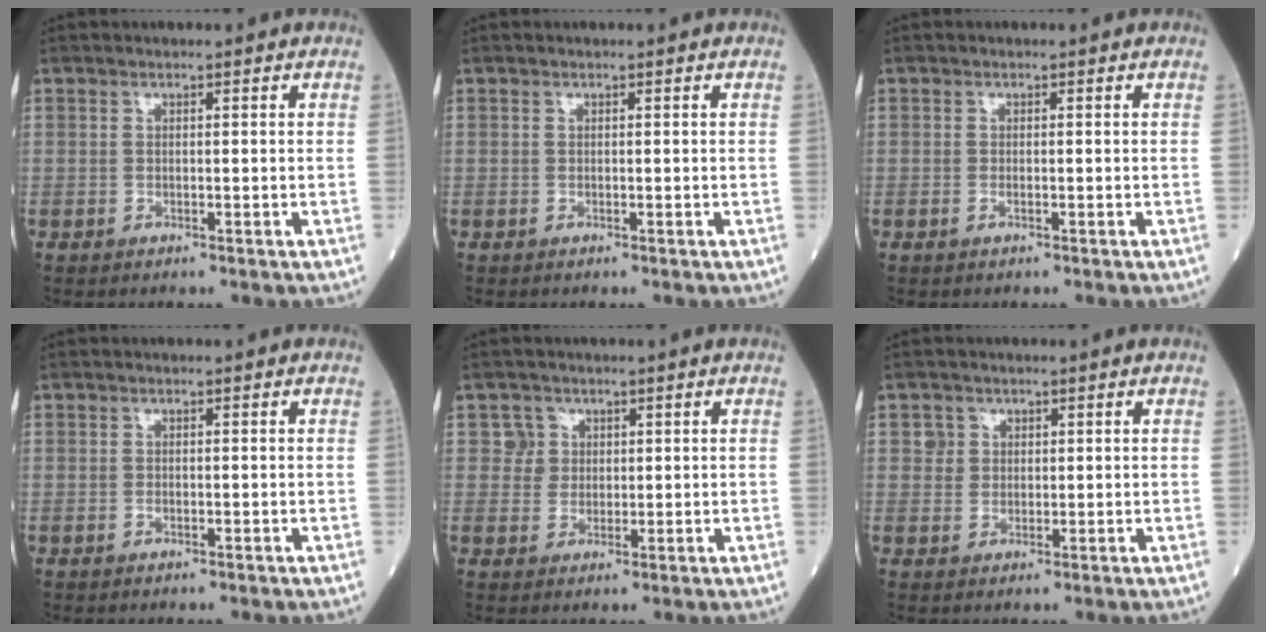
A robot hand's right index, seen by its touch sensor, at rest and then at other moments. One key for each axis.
{"total": 0.0}
{"total": 0.6, "fx": -0.2, "fy": 0.2, "fz": 0.5, "tx": -0.014, "ty": -0.002, "tz": -0.004}
{"total": 0.0}
{"total": 3.0, "fx": 1.1, "fy": 2.8, "fz": -0.1, "tx": 0.012, "ty": 0.003, "tz": 0.014}
{"total": 2.3, "fx": 0.9, "fy": 2.1, "fz": 0.1, "tx": 0.009, "ty": 0.001, "tz": 0.010}